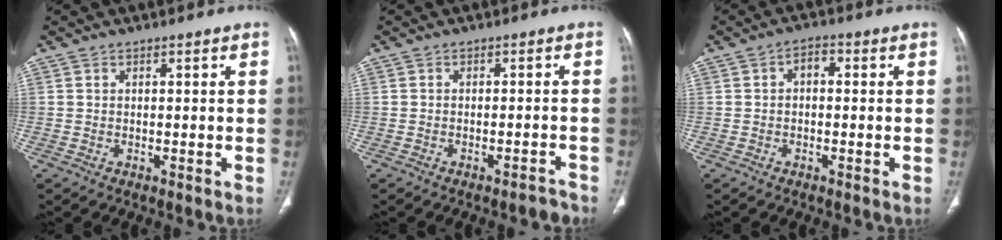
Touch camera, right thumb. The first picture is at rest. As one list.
[{"total": 2.9, "force": [-2.5, 0.8, 1.2], "torque": [-0.014, 0.017, -0.027]}, {"total": 2.7, "force": [0.1, 1.7, 2.1], "torque": [-0.025, 0.012, -0.005]}]